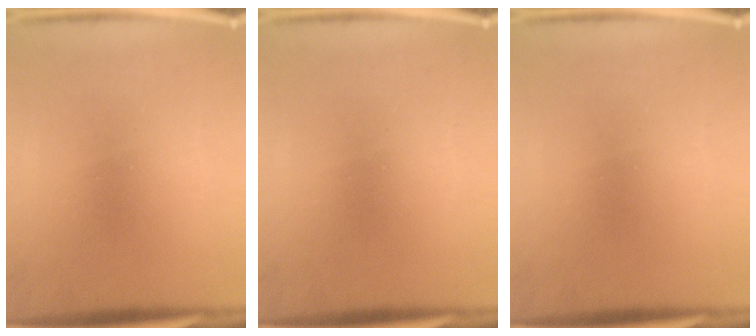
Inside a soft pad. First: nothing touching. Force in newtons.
{"total": 0.0}
{"total": 0.0}